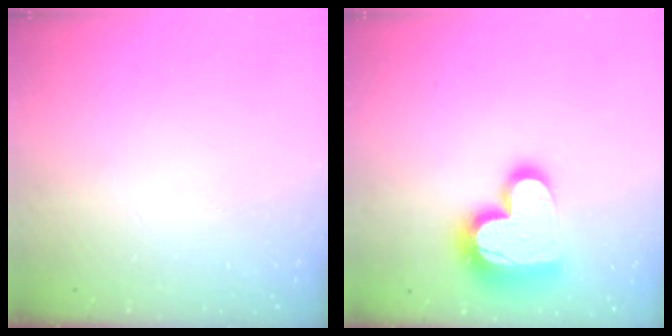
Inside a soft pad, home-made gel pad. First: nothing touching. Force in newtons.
{"total": 17.8, "press": 17.7, "slide": 1.5}